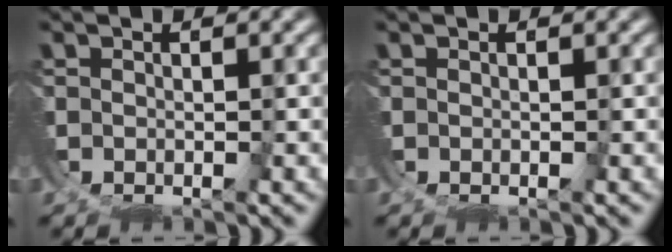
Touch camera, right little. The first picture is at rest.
{"total": 0.0}